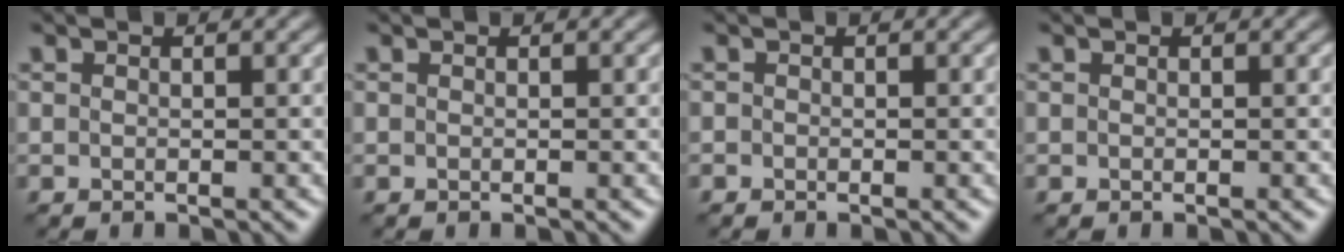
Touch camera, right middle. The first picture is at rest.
{"total": 0.0}
{"total": 0.0}
{"total": 0.0}